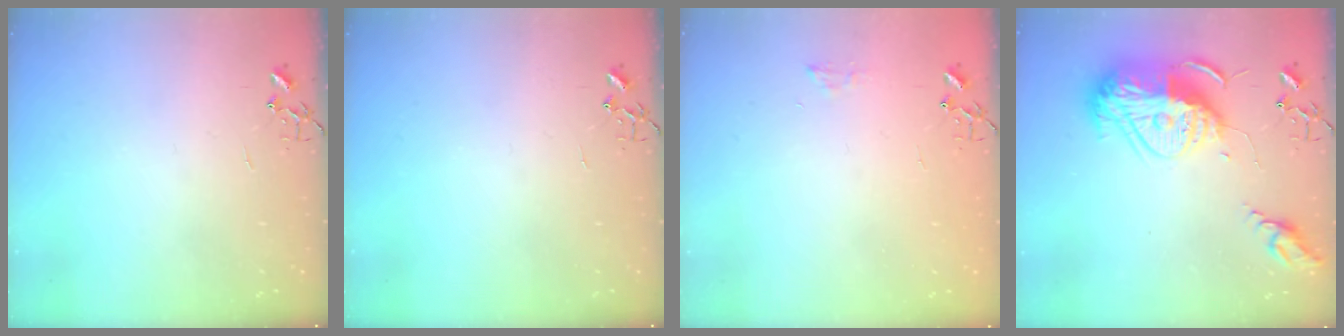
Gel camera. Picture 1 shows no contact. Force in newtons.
{"total": 0.0}
{"total": 6.8, "press": 6.8, "slide": 0.6}
{"total": 19.8, "press": 19.7, "slide": 2.1}